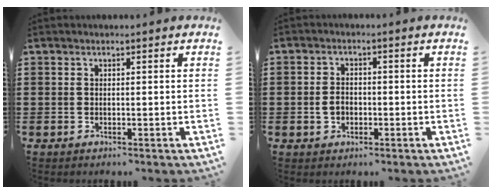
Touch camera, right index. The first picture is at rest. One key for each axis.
{"total": 2.5, "fx": -0.6, "fy": 1.9, "fz": 1.6, "tx": -0.033, "ty": 0.003, "tz": -0.014}